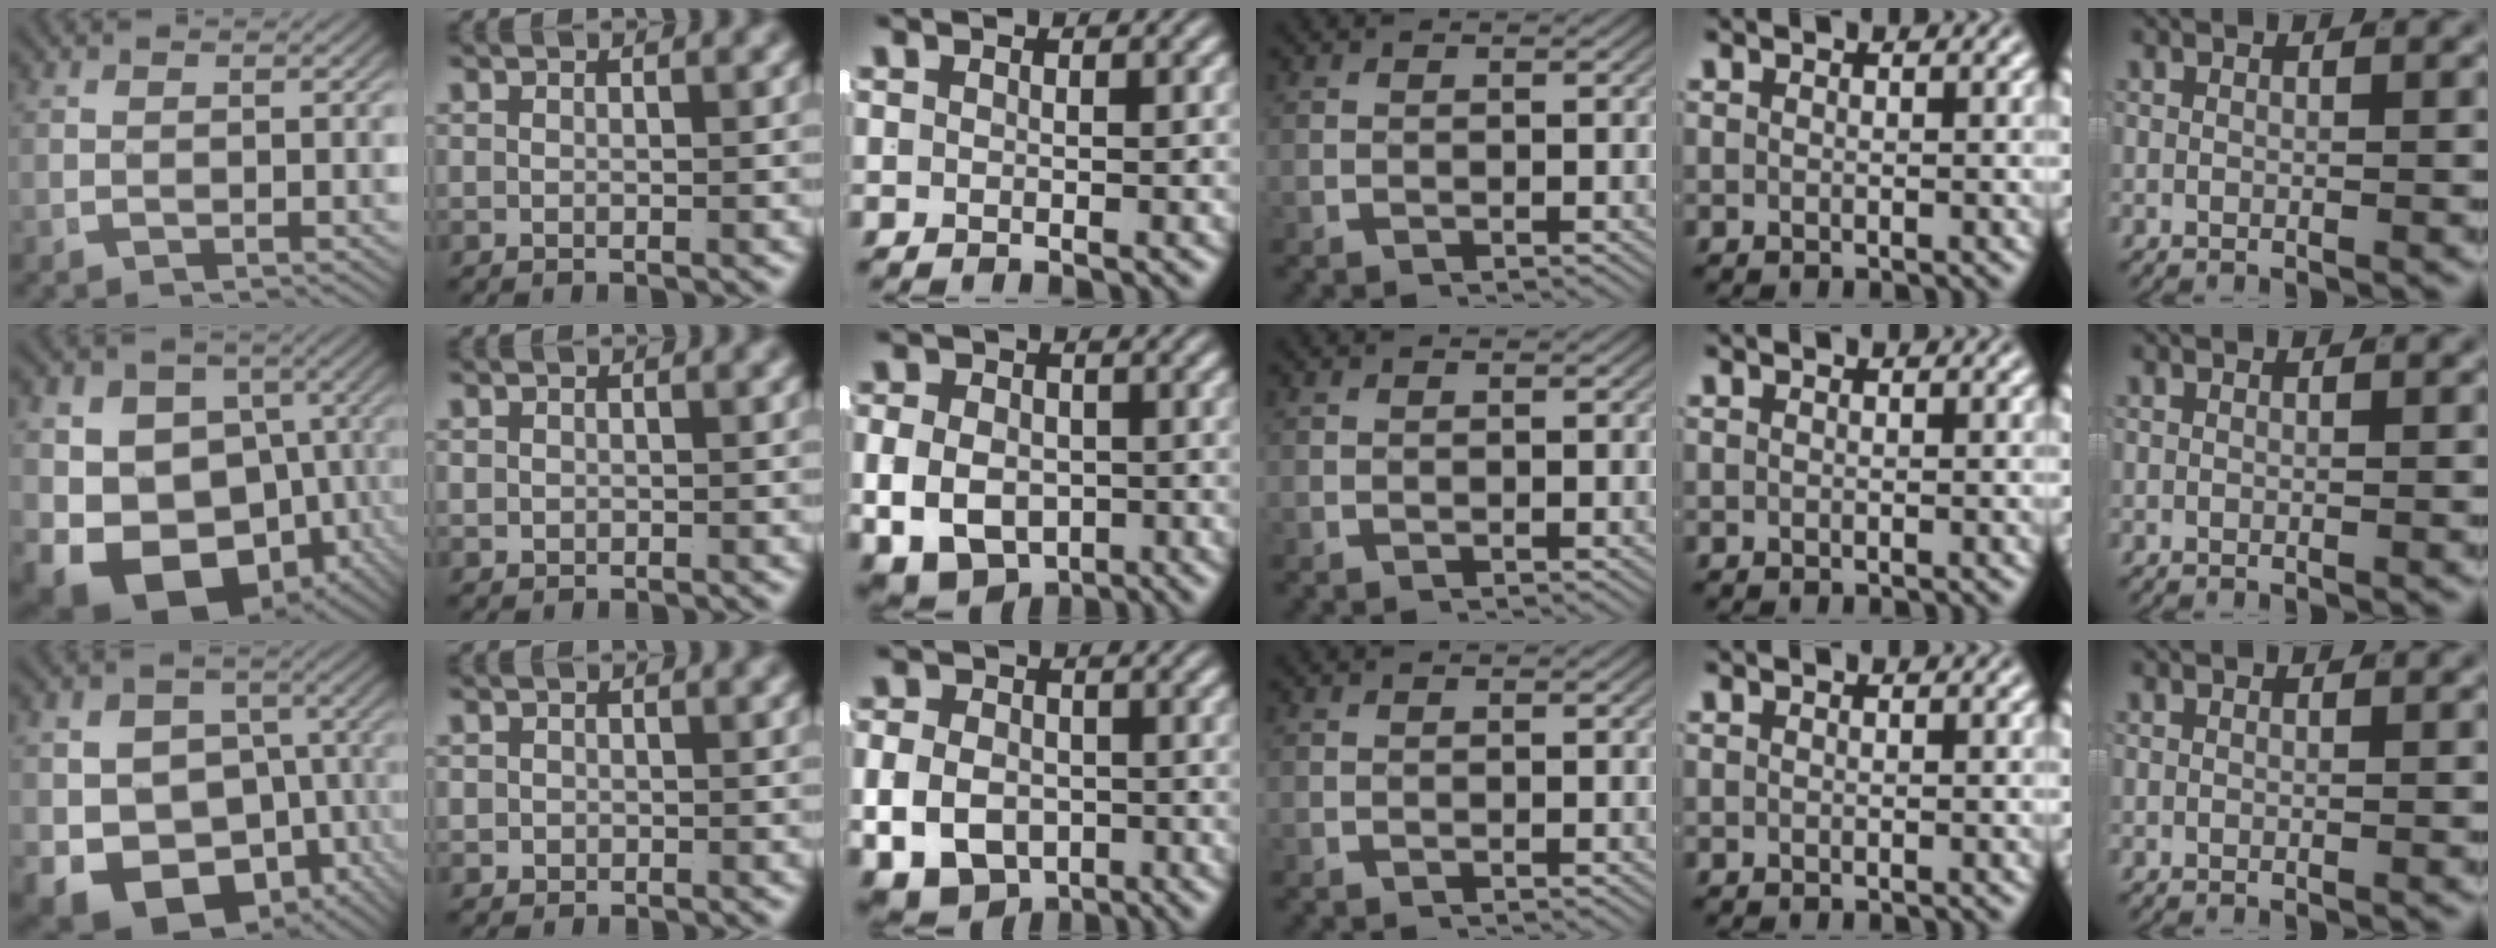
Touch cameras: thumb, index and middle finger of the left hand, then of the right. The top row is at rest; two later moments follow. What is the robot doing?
{"motion": "lift_and_place", "object": "shirt"}